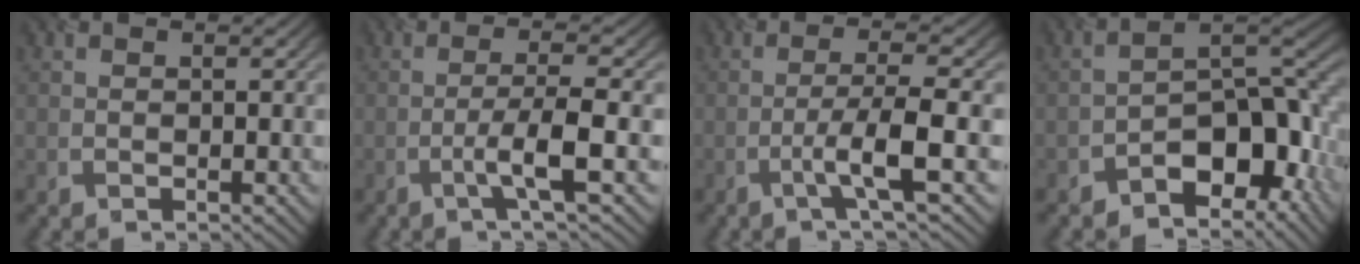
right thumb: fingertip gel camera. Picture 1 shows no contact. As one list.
[{"total": 4.7, "force": [-1.9, 0.1, 4.2], "torque": [-0.072, 0.013, -0.051]}, {"total": 5.5, "force": [-2.3, 0.3, 5.0], "torque": [-0.085, 0.014, -0.059]}, {"total": 9.1, "force": [-5.5, 4.4, 5.8], "torque": [-0.070, 0.005, -0.108]}]